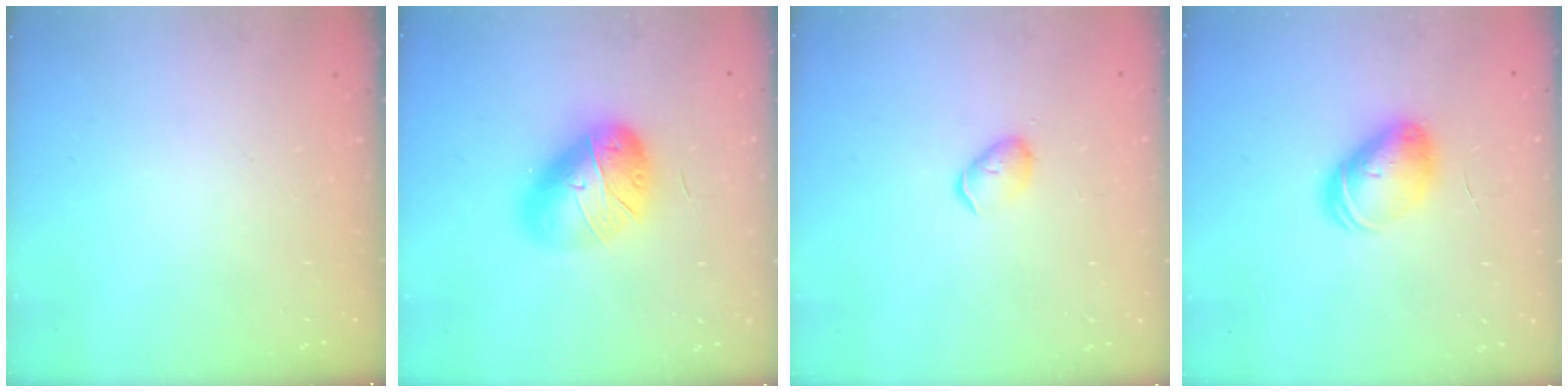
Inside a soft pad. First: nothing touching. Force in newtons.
{"total": 16.1, "press": 16.1, "slide": 0.8}
{"total": 4.1, "press": 4.0, "slide": 0.8}
{"total": 8.7, "press": 8.7, "slide": 0.5}